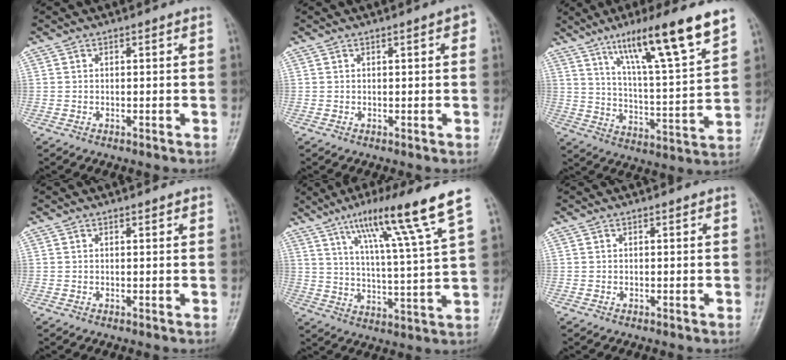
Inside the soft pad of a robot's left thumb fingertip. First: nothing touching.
{"total": 1.8, "force": [0.6, 0.4, 1.7], "torque": [-0.020, 0.003, 0.005]}
{"total": 17.4, "force": [11.3, 1.7, 13.1], "torque": [-0.200, -0.053, 0.188]}
{"total": 0.6, "force": [0.5, 0.3, 0.1], "torque": [-0.002, -0.003, 0.005]}
{"total": 15.6, "force": [9.6, 0.4, 12.3], "torque": [-0.196, -0.044, 0.155]}
{"total": 0.0}